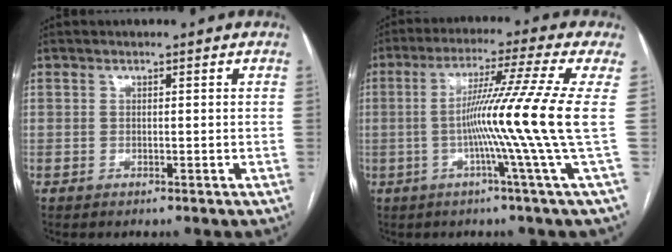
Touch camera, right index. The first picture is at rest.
{"total": 13.3, "force": [-1.3, -4.2, 12.6], "torque": [-0.207, -0.008, -0.023]}